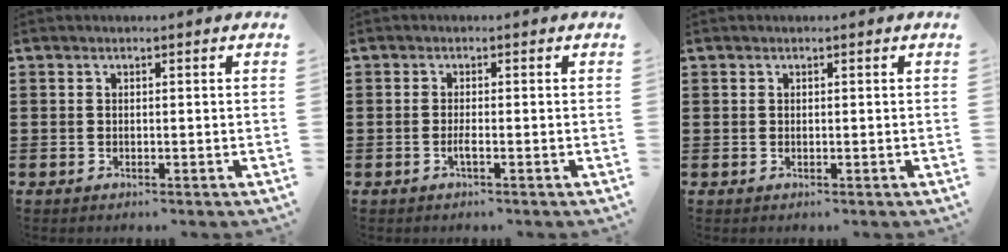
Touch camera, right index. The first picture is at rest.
{"total": 1.6, "force": [-0.7, 0.1, 1.5], "torque": [-0.033, -0.005, -0.014]}
{"total": 0.0}